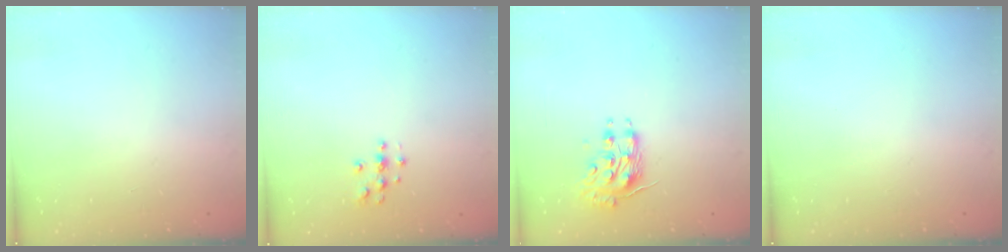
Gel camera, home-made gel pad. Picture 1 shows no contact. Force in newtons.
{"total": 3.9, "press": 3.8, "slide": 0.4}
{"total": 10.2, "press": 10.2, "slide": 0.6}
{"total": 0.0}